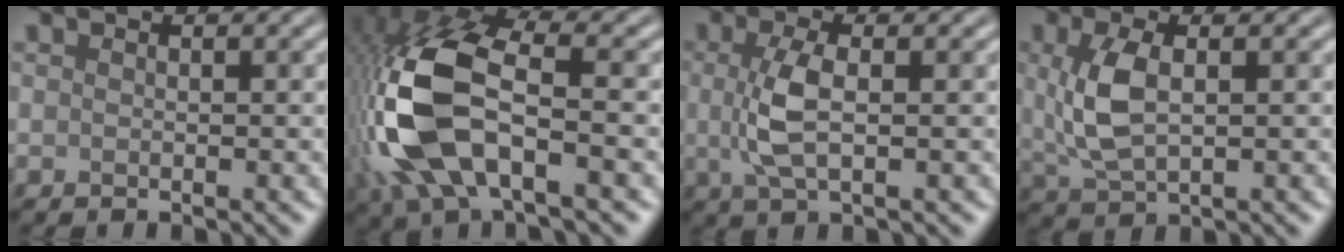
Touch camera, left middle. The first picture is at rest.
{"total": 12.8, "force": [-2.5, 6.2, 11.0], "torque": [-0.270, 0.003, -0.054]}
{"total": 3.7, "force": [0.1, 1.4, 3.5], "torque": [-0.080, 0.000, 0.002]}
{"total": 4.8, "force": [0.7, 2.3, 4.1], "torque": [-0.099, 0.003, 0.018]}